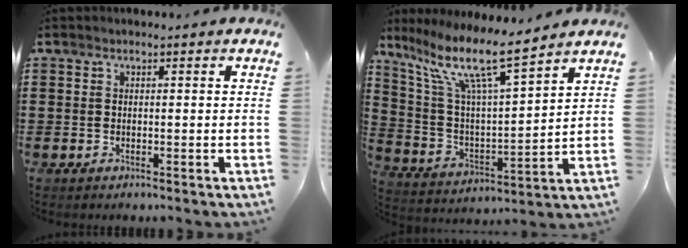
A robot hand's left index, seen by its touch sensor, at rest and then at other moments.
{"total": 11.9, "force": [8.8, 1.5, 7.9], "torque": [-0.175, -0.053, 0.145]}